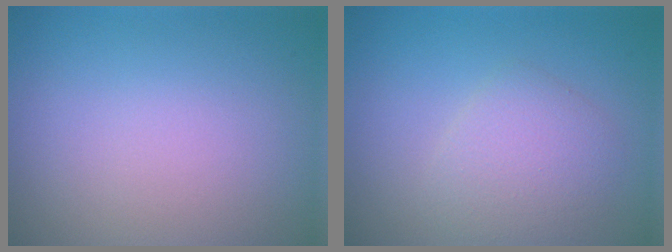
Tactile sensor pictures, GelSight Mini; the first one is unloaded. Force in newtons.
{"total": 2.8, "press": 2.8, "slide": 0.1}